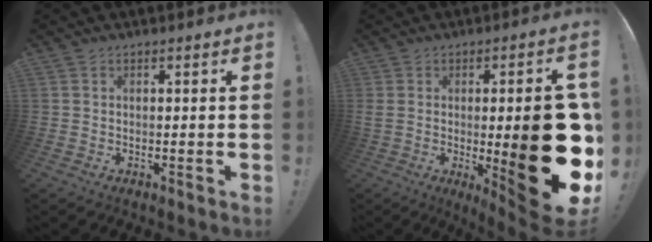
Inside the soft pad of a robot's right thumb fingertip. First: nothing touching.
{"total": 24.0, "force": [-2.0, 6.6, 23.0], "torque": [-0.290, -0.010, -0.010]}